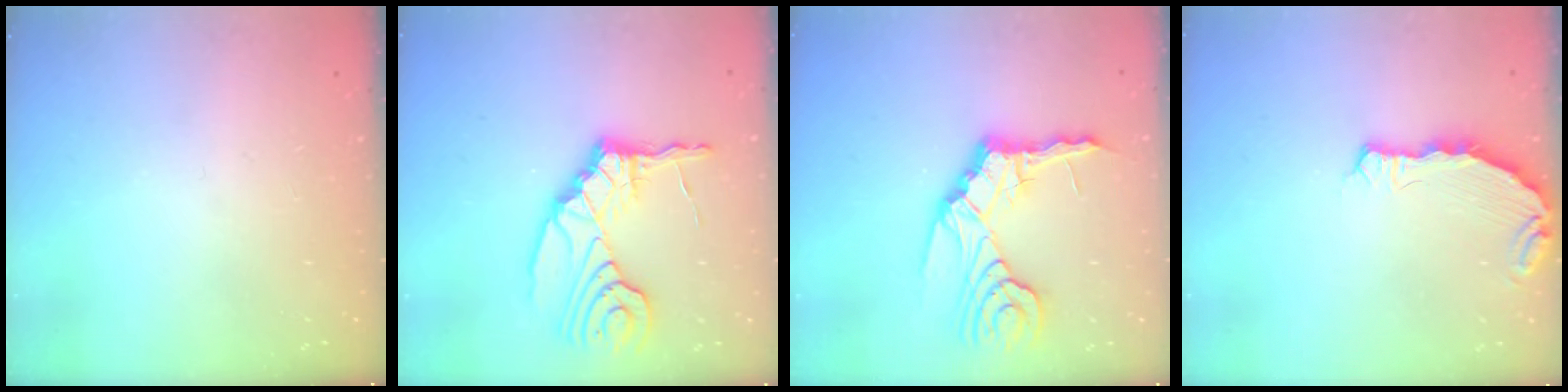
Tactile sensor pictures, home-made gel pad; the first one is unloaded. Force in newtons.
{"total": 11.4, "press": 11.4, "slide": 1.1}
{"total": 14.1, "press": 14.0, "slide": 1.6}
{"total": 7.2, "press": 5.5, "slide": 4.6}